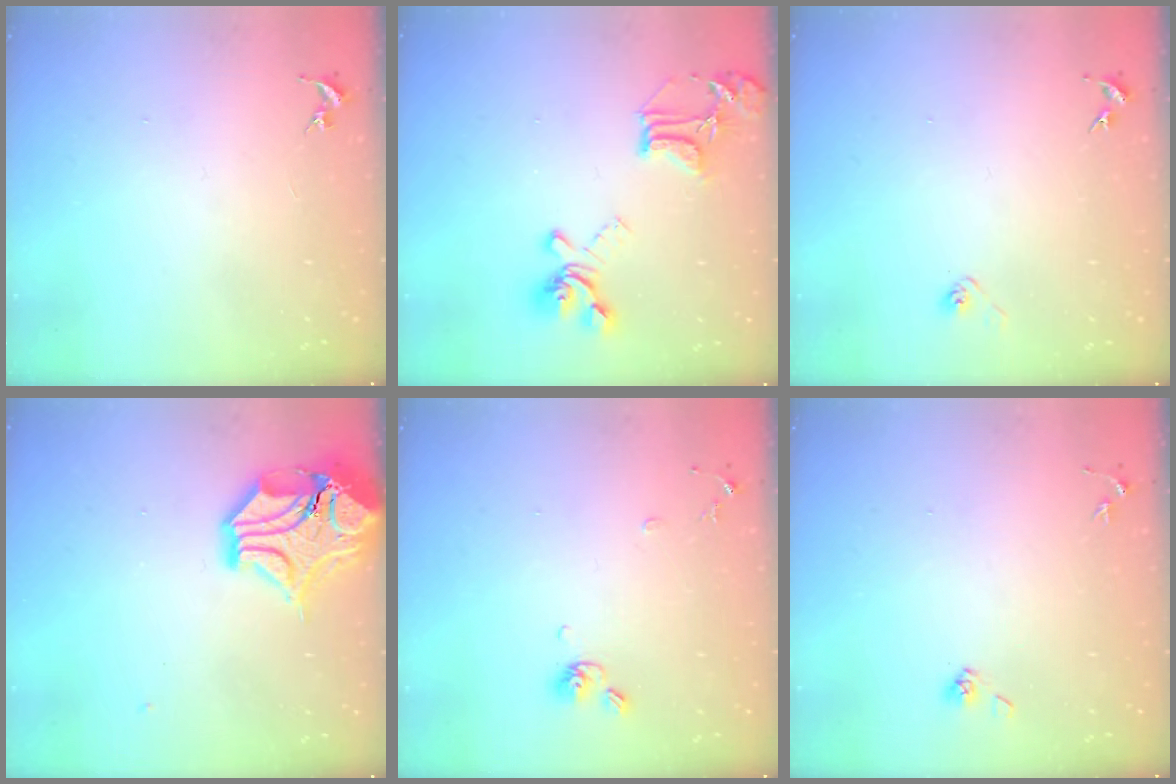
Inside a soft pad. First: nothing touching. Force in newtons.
{"total": 17.0, "press": 17.0, "slide": 1.4}
{"total": 2.8, "press": 2.6, "slide": 1.1}
{"total": 16.7, "press": 16.5, "slide": 2.5}
{"total": 7.9, "press": 7.6, "slide": 2.0}
{"total": 3.9, "press": 3.5, "slide": 1.7}